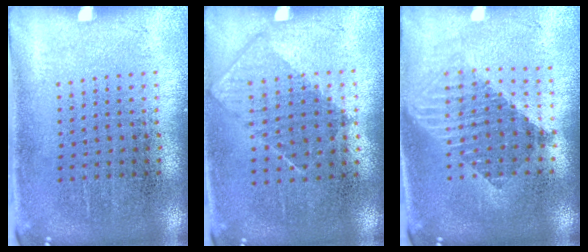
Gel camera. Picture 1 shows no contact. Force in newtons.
{"total": 0.9, "press": 0.7, "slide": 0.5}
{"total": 1.6, "press": 1.4, "slide": 0.9}